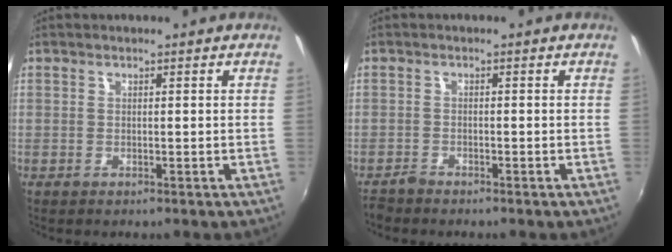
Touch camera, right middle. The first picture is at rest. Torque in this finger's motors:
{"motor_torque": [0.07, -0.09, 0.01, 0.01]}